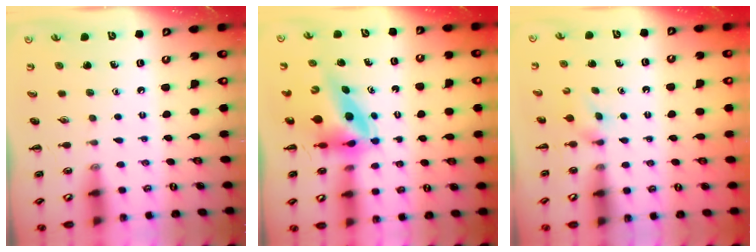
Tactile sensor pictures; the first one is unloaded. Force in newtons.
{"total": 5.4, "press": 5.1, "slide": 1.9}
{"total": 2.4, "press": 2.3, "slide": 0.9}